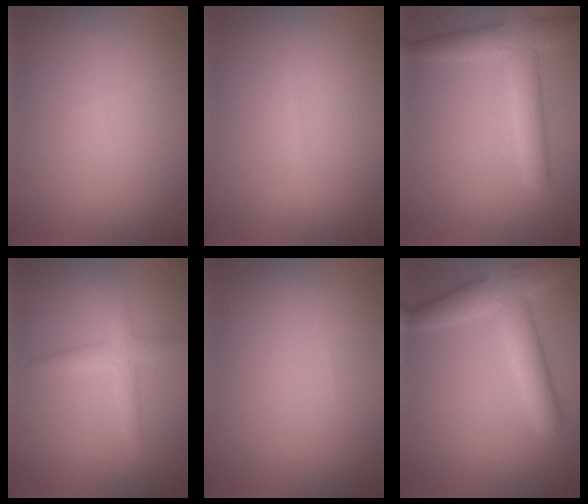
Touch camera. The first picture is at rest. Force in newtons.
{"total": 0.7, "press": 0.7, "slide": 0.1}
{"total": 4.4, "press": 4.4, "slide": 0.2}
{"total": 2.3, "press": 2.3, "slide": 0.1}
{"total": 0.0}
{"total": 5.2, "press": 5.2, "slide": 0.2}